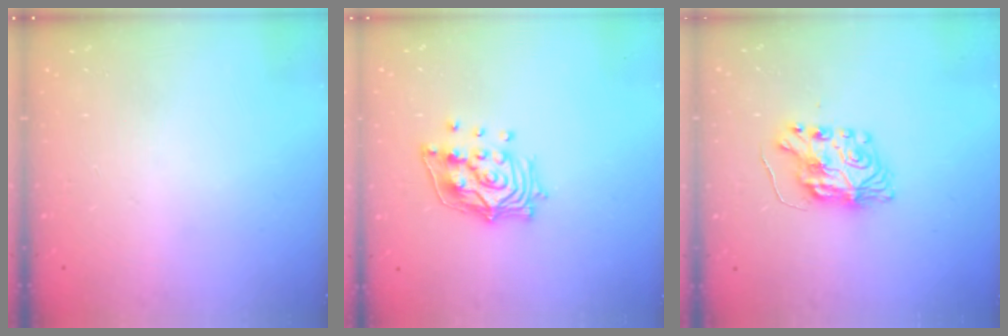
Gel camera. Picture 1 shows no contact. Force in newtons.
{"total": 13.9, "press": 13.8, "slide": 1.8}
{"total": 8.2, "press": 8.2, "slide": 0.5}